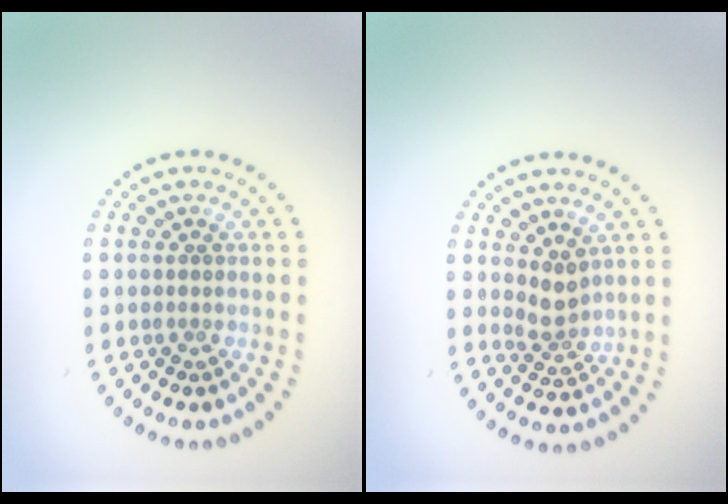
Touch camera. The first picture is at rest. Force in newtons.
{"total": 2.0, "press": 1.6, "slide": 1.3}